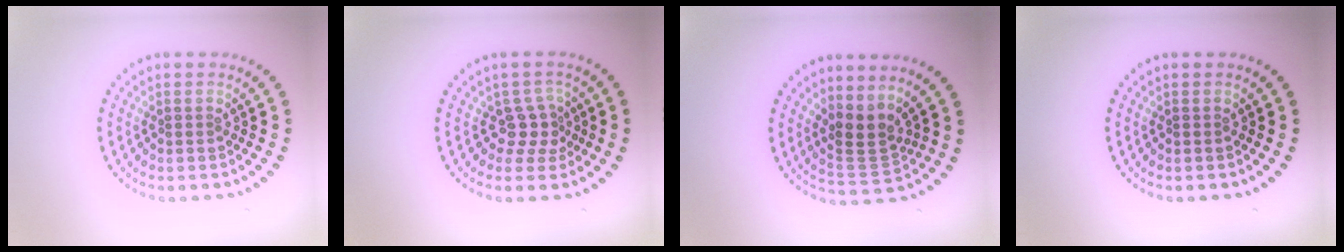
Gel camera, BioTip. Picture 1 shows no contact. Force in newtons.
{"total": 2.3, "press": 1.6, "slide": 1.6}
{"total": 2.8, "press": 2.1, "slide": 2.0}
{"total": 0.0}